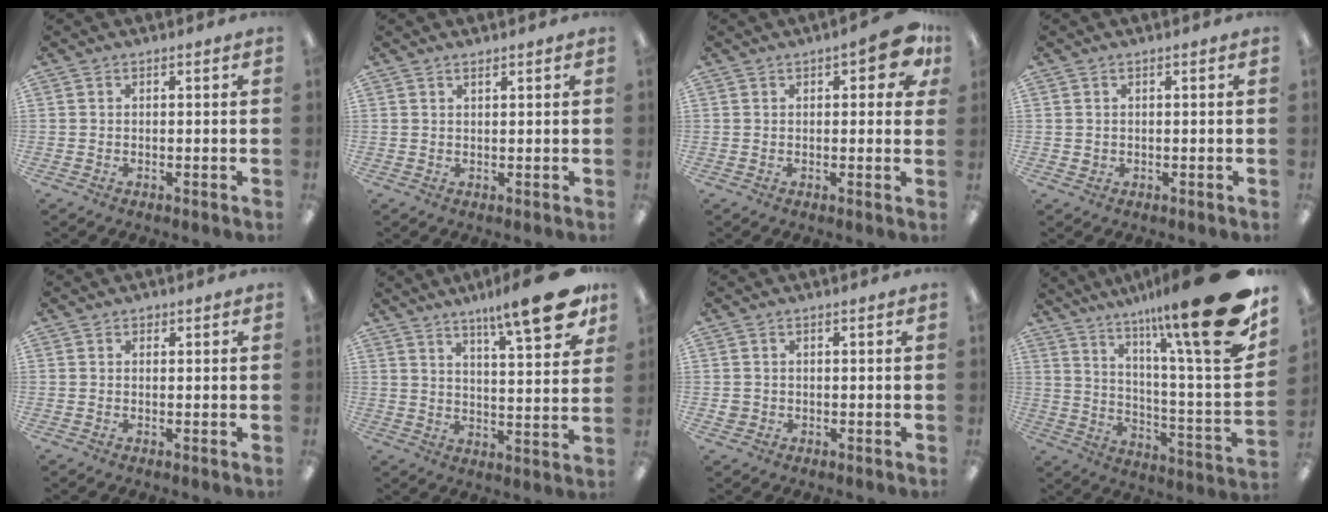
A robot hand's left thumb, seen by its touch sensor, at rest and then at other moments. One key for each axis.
{"total": 1.4, "fx": 1.2, "fy": 0.2, "fz": 0.8, "tx": -0.018, "ty": 0.000, "tz": 0.021}
{"total": 8.2, "fx": 3.4, "fy": 3.0, "fz": 6.9, "tx": -0.084, "ty": -0.006, "tz": 0.051}
{"total": 0.9, "fx": 0.6, "fy": 0.6, "fz": 0.5, "tx": -0.010, "ty": 0.003, "tz": 0.009}
{"total": 0.8, "fx": 0.6, "fy": 0.4, "fz": 0.4, "tx": -0.002, "ty": -0.001, "tz": 0.008}
{"total": 16.0, "fx": 11.0, "fy": 3.2, "fz": 11.2, "tx": -0.160, "ty": -0.066, "tz": 0.170}
{"total": 1.6, "fx": 0.2, "fy": 1.4, "fz": 0.7, "tx": -0.016, "ty": 0.004, "tz": 0.001}
{"total": 24.9, "fx": 15.5, "fy": 3.5, "fz": 19.1, "tx": -0.282, "ty": -0.112, "tz": 0.247}